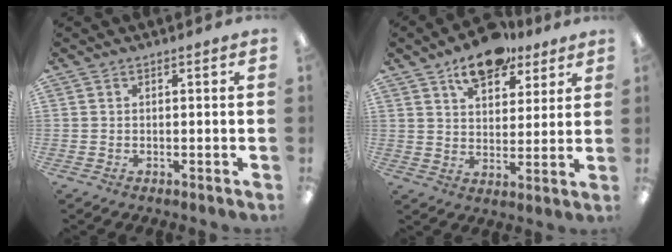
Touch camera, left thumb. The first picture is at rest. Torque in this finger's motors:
{"motor_torque": [1.38, 1.07, 0.82, -0.83, 0.03]}